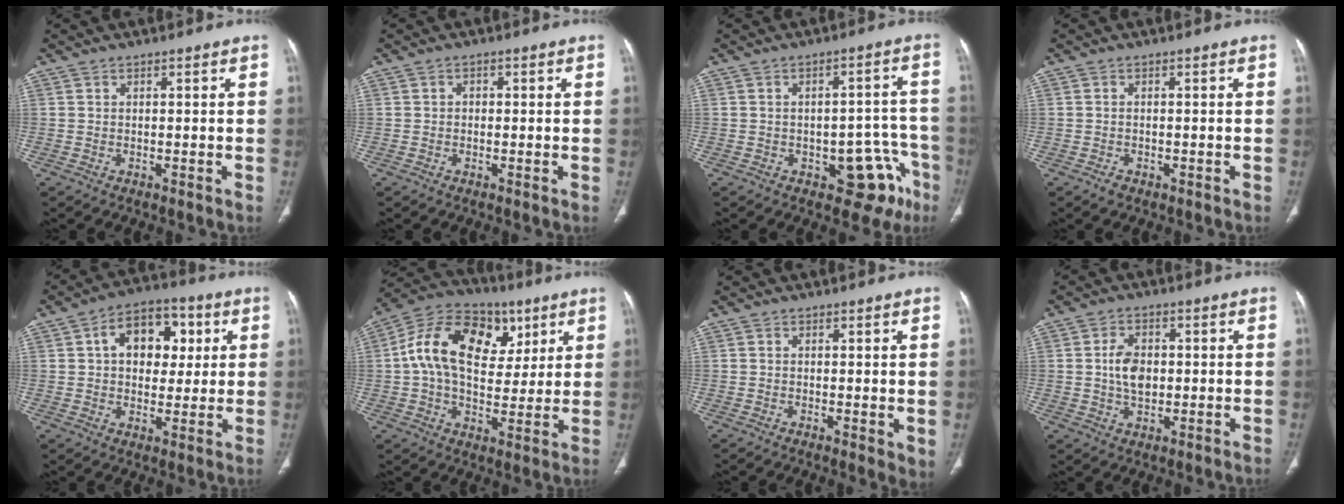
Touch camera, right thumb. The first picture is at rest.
{"total": 1.0, "force": [0.0, 0.9, 0.5], "torque": [-0.001, 0.004, -0.004]}
{"total": 11.3, "force": [-5.6, 6.2, 7.6], "torque": [-0.045, 0.041, -0.064]}
{"total": 1.2, "force": [-0.7, 0.8, 0.5], "torque": [-0.007, 0.003, -0.010]}
{"total": 13.0, "force": [3.2, 9.0, 8.8], "torque": [-0.086, 0.010, 0.043]}
{"total": 19.7, "force": [5.4, 13.1, 13.6], "torque": [-0.213, 0.007, 0.081]}
{"total": 2.7, "force": [0.0, 0.9, 2.5], "torque": [-0.037, -0.011, 0.000]}
{"total": 6.1, "force": [0.2, 4.1, 4.4], "torque": [-0.072, 0.003, 0.004]}